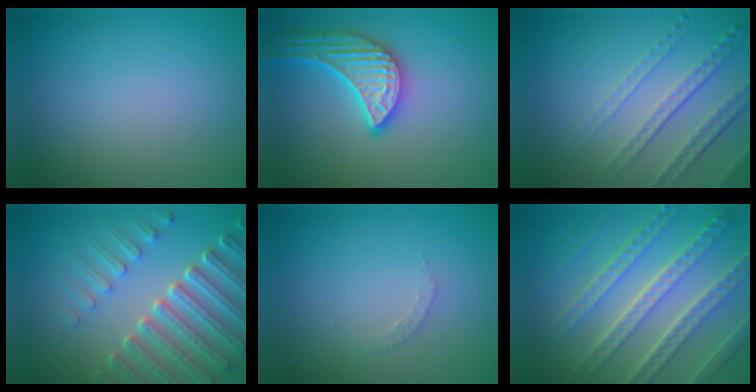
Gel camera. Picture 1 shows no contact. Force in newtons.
{"total": 4.9, "press": 4.5, "slide": 2.0}
{"total": 4.9, "press": 3.2, "slide": 3.7}
{"total": 6.8, "press": 5.4, "slide": 4.1}
{"total": 1.1, "press": 1.1, "slide": 0.3}
{"total": 8.8, "press": 6.3, "slide": 6.2}